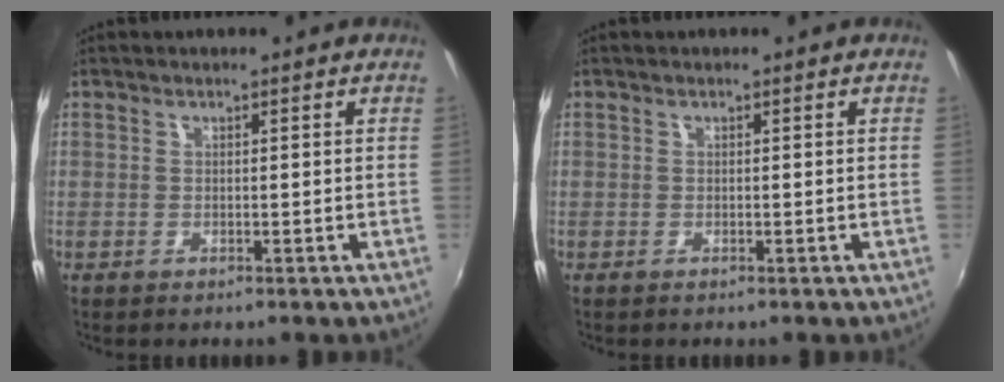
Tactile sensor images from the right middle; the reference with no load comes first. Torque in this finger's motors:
{"motor_torque": [0.00, 0.03, 0.04, 0.00]}